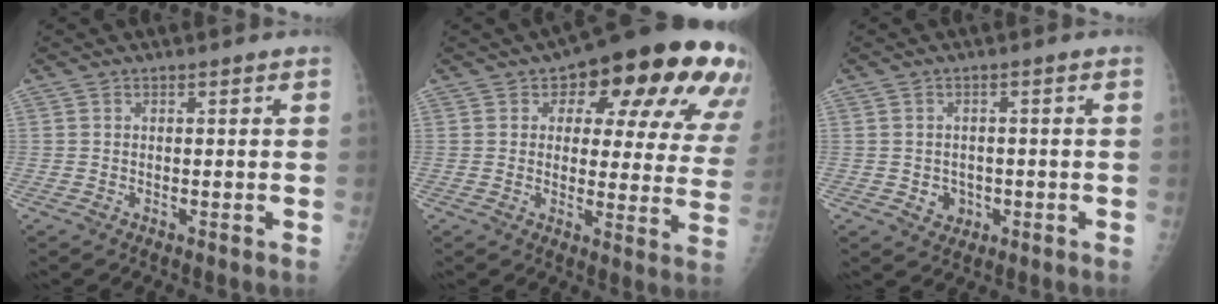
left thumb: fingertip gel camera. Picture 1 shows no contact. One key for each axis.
{"total": 22.5, "fx": 10.6, "fy": 10.3, "fz": 17.0, "tx": -0.173, "ty": -0.009, "tz": 0.129}
{"total": 3.2, "fx": -0.8, "fy": 2.8, "fz": 1.1, "tx": -0.001, "ty": 0.005, "tz": -0.005}